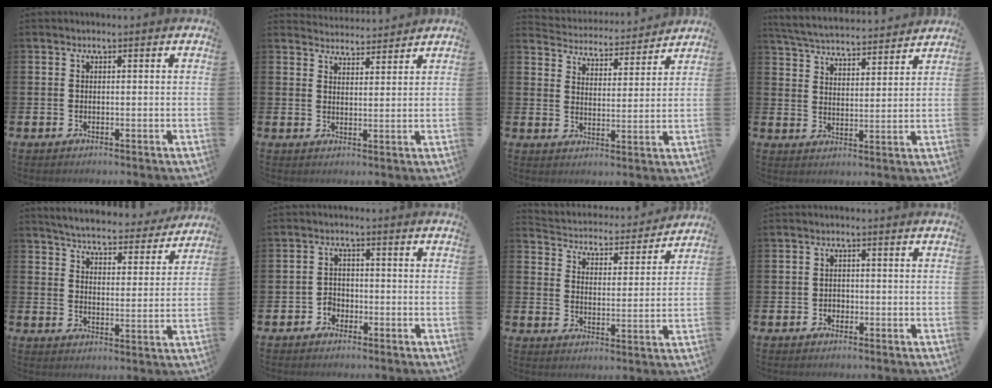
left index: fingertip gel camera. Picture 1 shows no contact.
{"total": 3.6, "force": [3.6, 0.4, -0.3], "torque": [0.004, -0.024, 0.065]}
{"total": 4.3, "force": [4.2, 0.8, -0.2], "torque": [-0.010, -0.044, 0.068]}
{"total": 5.3, "force": [5.2, 0.5, 0.7], "torque": [-0.034, -0.040, 0.089]}
{"total": 5.1, "force": [5.0, 0.6, 1.0], "torque": [-0.033, -0.041, 0.081]}
{"total": 2.2, "force": [-1.5, 1.6, 0.3], "torque": [-0.011, 0.006, -0.033]}
{"total": 4.2, "force": [4.0, 1.1, 0.3], "torque": [-0.030, -0.040, 0.062]}
{"total": 1.2, "force": [-0.5, 1.0, 0.2], "torque": [-0.006, 0.005, -0.012]}